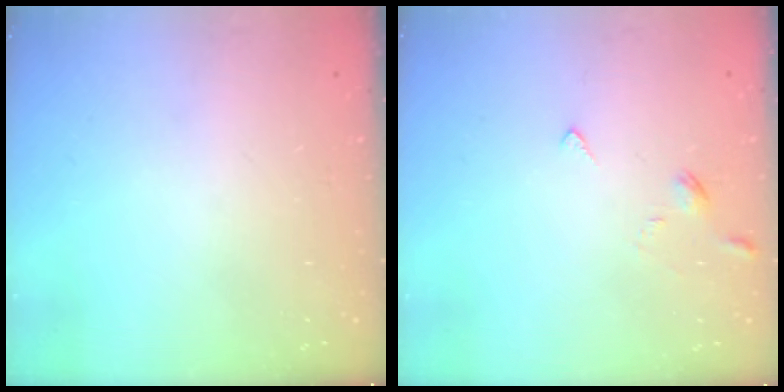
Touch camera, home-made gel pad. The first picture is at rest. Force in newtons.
{"total": 2.8, "press": 2.8, "slide": 0.6}